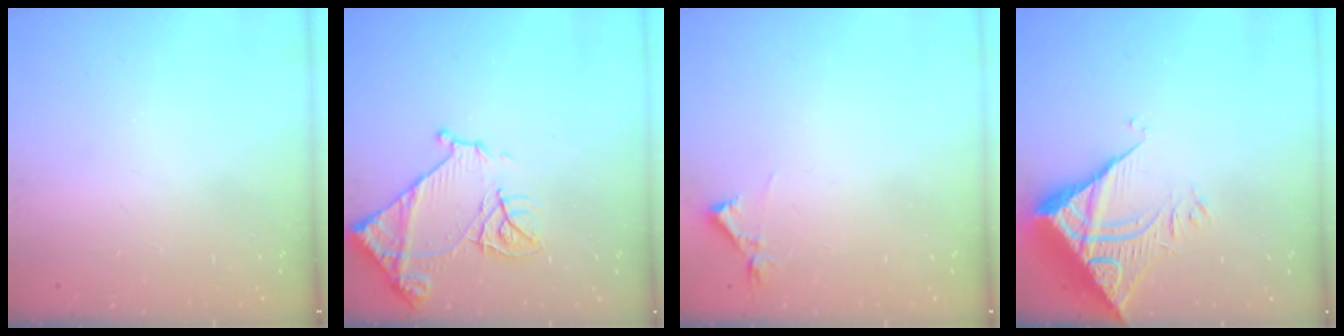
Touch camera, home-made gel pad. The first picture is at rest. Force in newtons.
{"total": 13.0, "press": 13.0, "slide": 1.3}
{"total": 3.4, "press": 3.3, "slide": 0.7}
{"total": 9.0, "press": 8.9, "slide": 0.8}